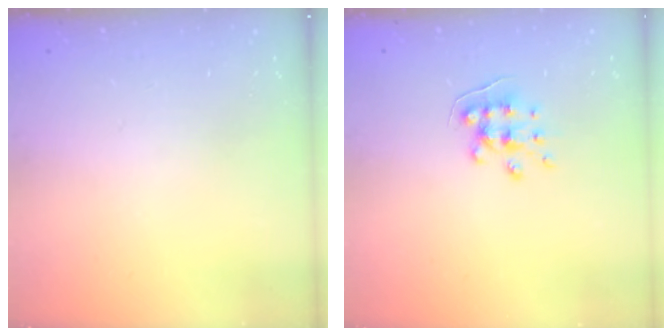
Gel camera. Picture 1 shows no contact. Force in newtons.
{"total": 6.6, "press": 6.6, "slide": 0.6}